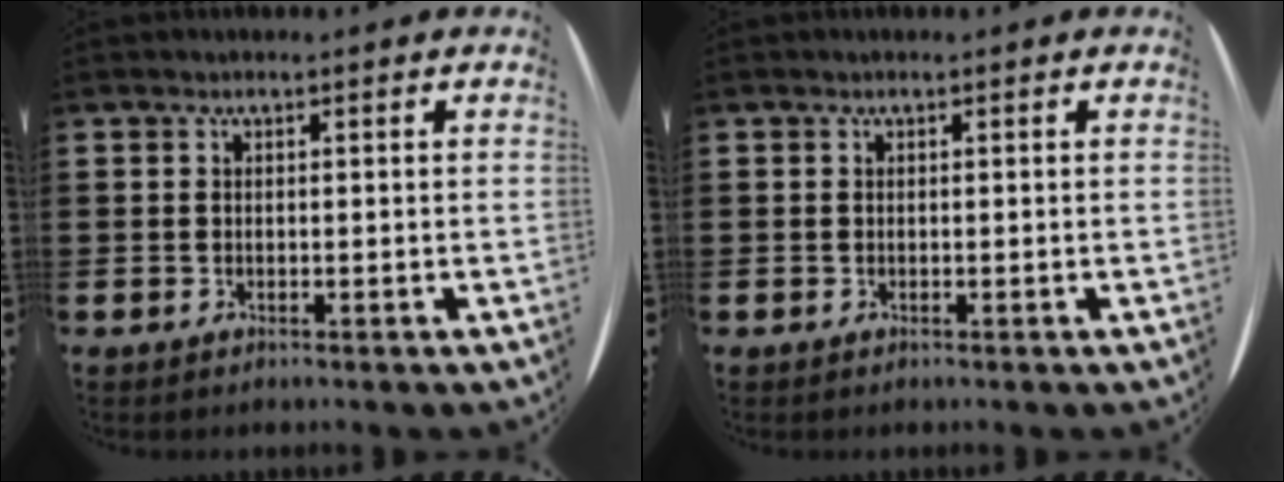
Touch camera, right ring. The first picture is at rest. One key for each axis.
{"total": 0.0}